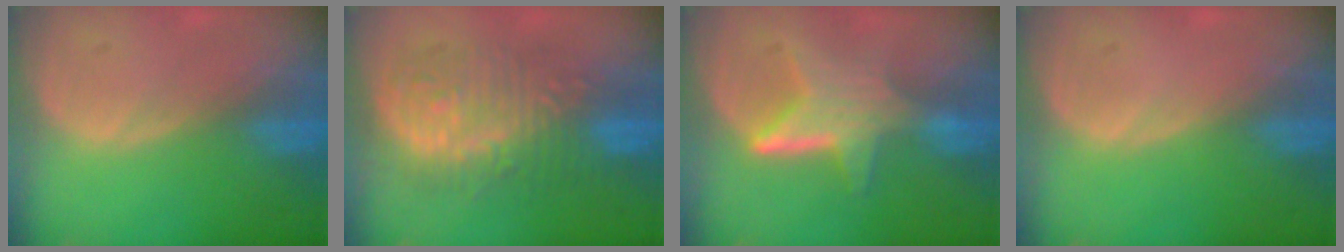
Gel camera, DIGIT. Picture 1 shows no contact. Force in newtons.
{"total": 9.9, "press": 9.9, "slide": 0.5}
{"total": 6.4, "press": 6.0, "slide": 2.3}
{"total": 0.0}